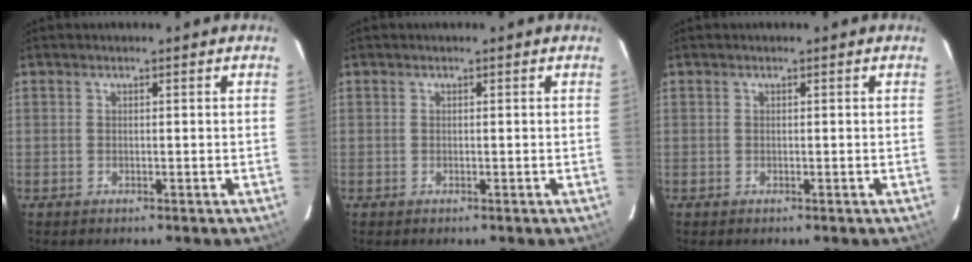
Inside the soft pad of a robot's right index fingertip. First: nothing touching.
{"total": 0.0}
{"total": 0.0}